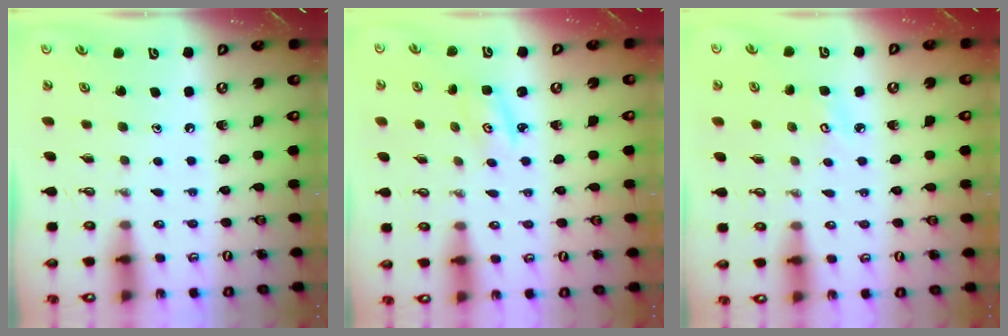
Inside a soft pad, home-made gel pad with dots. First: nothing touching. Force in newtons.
{"total": 1.8, "press": 1.8, "slide": 0.1}
{"total": 3.9, "press": 3.9, "slide": 0.4}